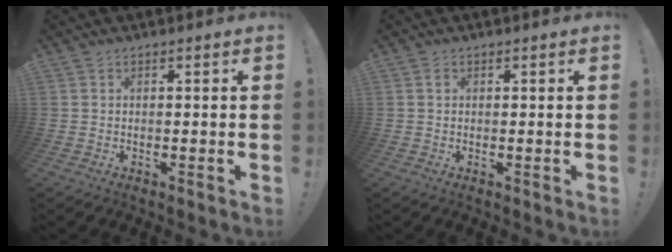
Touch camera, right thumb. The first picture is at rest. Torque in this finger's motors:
{"motor_torque": [-0.02, 0.24, 0.03, -0.19, 0.00]}